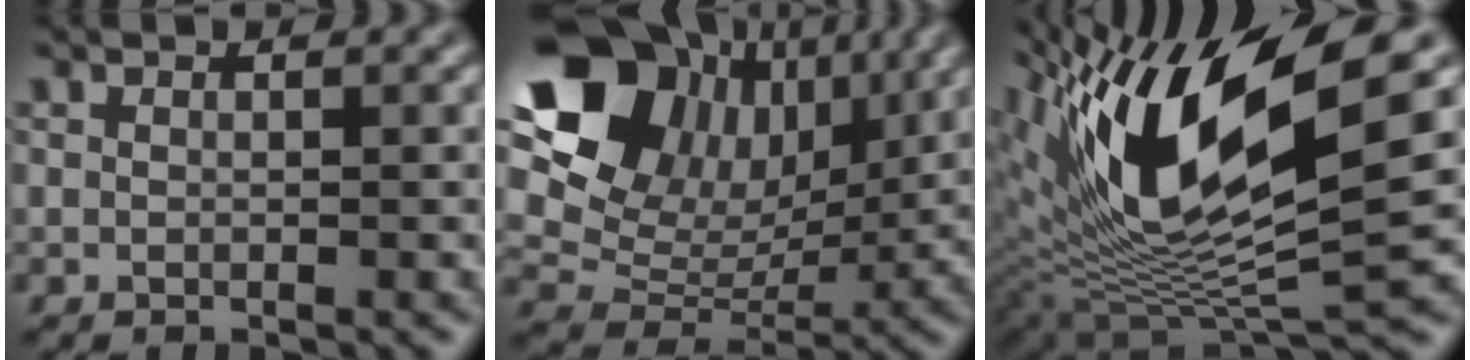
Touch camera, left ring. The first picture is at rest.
{"total": 12.8, "force": [5.5, 9.3, 6.9], "torque": [-0.163, 0.033, 0.112]}
{"total": 12.5, "force": [3.9, 3.9, 11.2], "torque": [-0.222, 0.001, 0.079]}